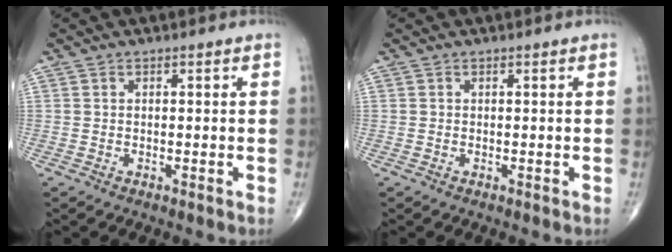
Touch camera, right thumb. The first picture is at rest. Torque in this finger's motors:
{"motor_torque": [0.15, 0.08, -0.10, -0.15, 0.00]}